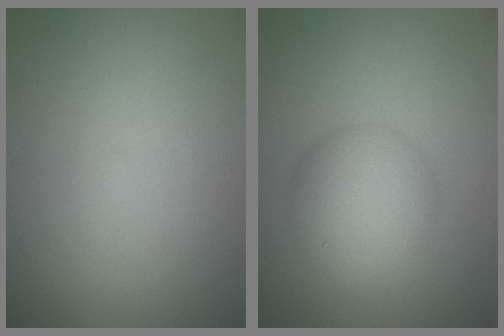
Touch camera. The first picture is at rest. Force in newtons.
{"total": 5.7, "press": 5.7, "slide": 0.1}